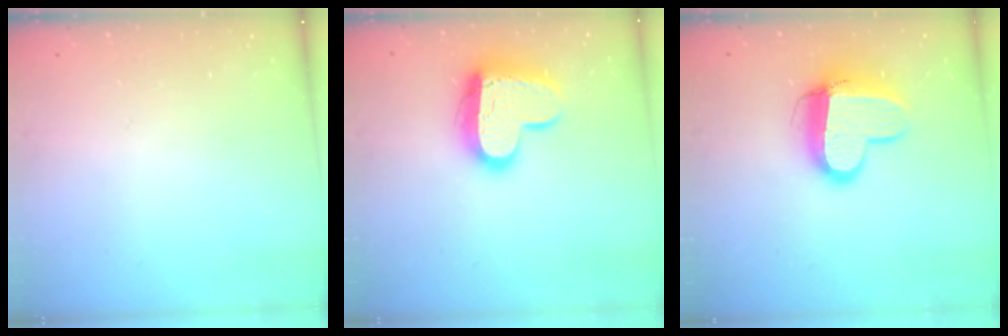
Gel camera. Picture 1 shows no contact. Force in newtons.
{"total": 16.2, "press": 16.1, "slide": 1.4}
{"total": 12.9, "press": 12.8, "slide": 1.4}